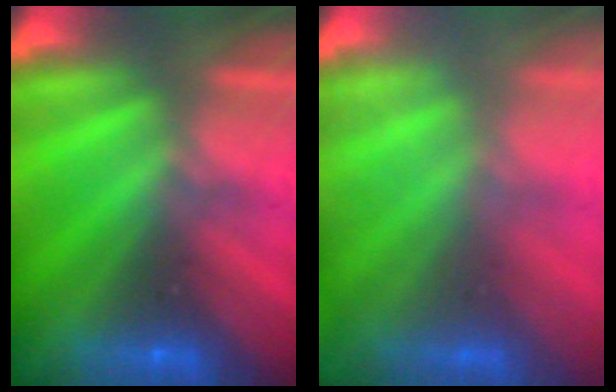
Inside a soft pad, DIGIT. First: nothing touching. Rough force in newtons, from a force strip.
{"total": 2.0}